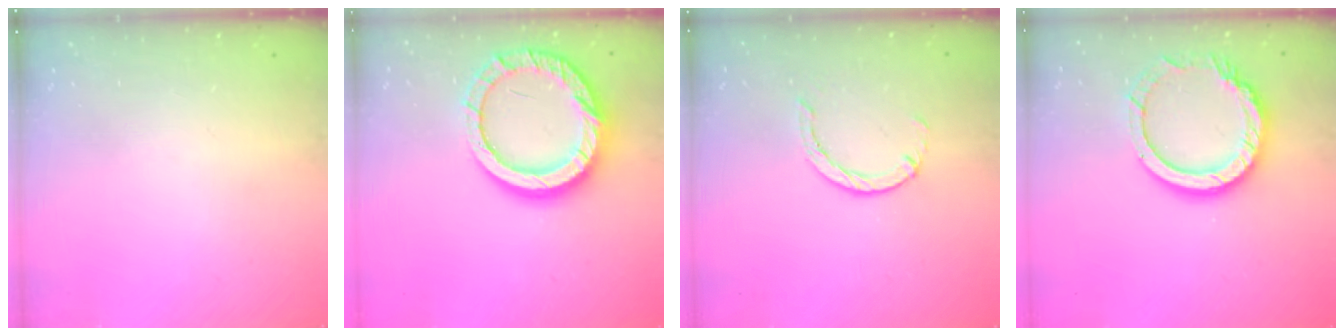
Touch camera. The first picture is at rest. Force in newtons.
{"total": 16.4, "press": 16.3, "slide": 1.6}
{"total": 1.4, "press": 1.4, "slide": 0.3}
{"total": 13.2, "press": 13.1, "slide": 1.1}